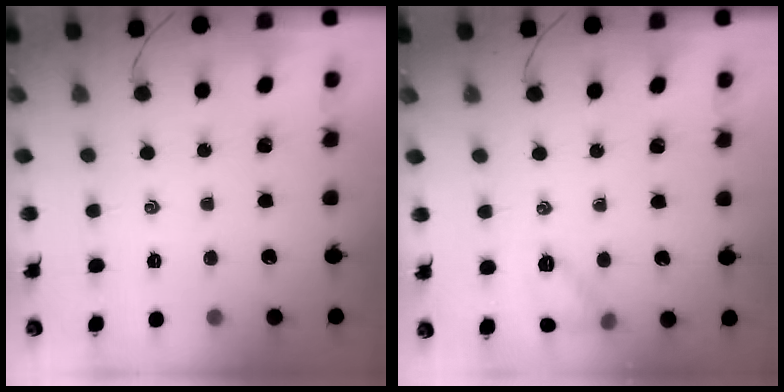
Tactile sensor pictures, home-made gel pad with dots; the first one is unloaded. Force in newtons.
{"total": 8.8, "press": 8.7, "slide": 0.7}